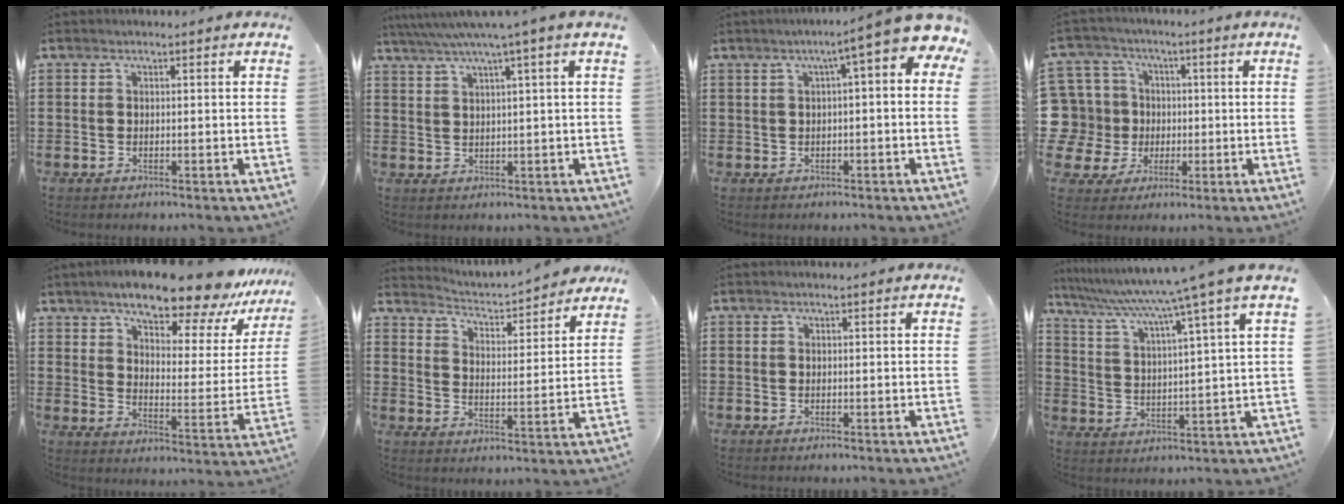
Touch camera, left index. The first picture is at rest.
{"total": 3.7, "force": [2.1, -0.4, 3.0], "torque": [-0.064, -0.005, 0.033]}
{"total": 5.6, "force": [2.6, 0.4, 5.0], "torque": [-0.087, -0.015, 0.036]}
{"total": 9.2, "force": [-0.1, 9.0, 1.8], "torque": [-0.100, 0.002, 0.001]}
{"total": 12.5, "force": [10.5, 2.6, 6.3], "torque": [-0.120, -0.059, 0.177]}
{"total": 2.9, "force": [2.9, 0.0, 0.2], "torque": [-0.026, -0.034, 0.039]}
{"total": 0.0}
{"total": 7.6, "force": [5.9, -1.7, 4.4], "torque": [-0.109, -0.043, 0.089]}